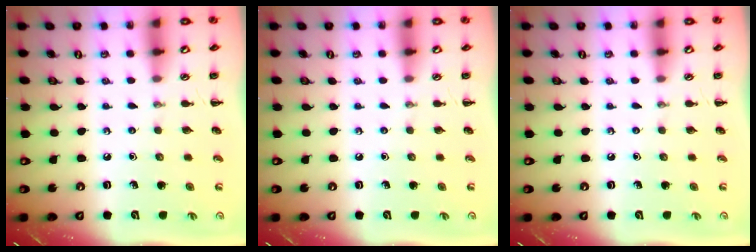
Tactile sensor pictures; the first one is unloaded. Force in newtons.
{"total": 0.0}
{"total": 0.0}